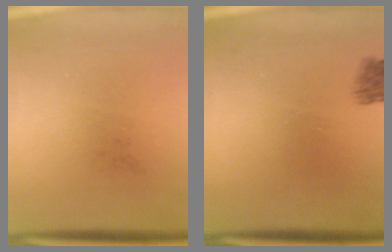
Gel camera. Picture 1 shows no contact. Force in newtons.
{"total": 2.9}